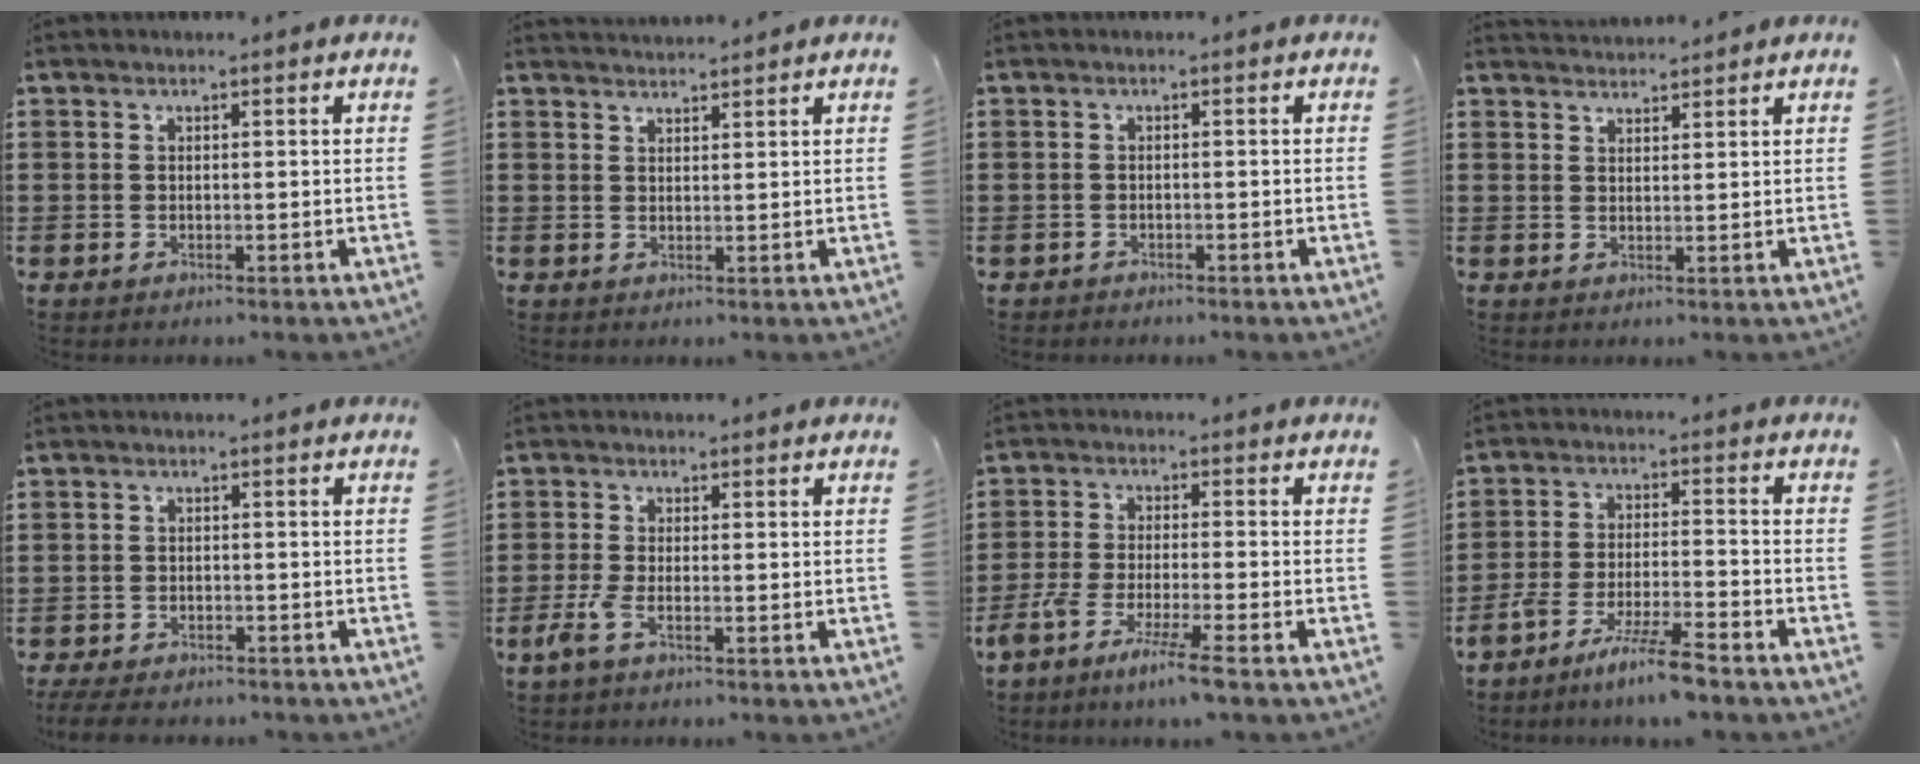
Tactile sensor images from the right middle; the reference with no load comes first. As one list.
[{"total": 1.7, "force": [1.7, 0.1, 0.0], "torque": [-0.005, 0.003, 0.033]}, {"total": 0.9, "force": [-0.9, 0.1, 0.0], "torque": [-0.002, -0.001, -0.019]}, {"total": 2.1, "force": [2.1, 0.2, -0.2], "torque": [-0.002, 0.002, 0.041]}, {"total": 2.9, "force": [-2.9, 0.4, 0.4], "torque": [-0.018, -0.005, -0.062]}, {"total": 2.9, "force": [-1.5, 0.7, 2.4], "torque": [-0.064, -0.009, -0.031]}, {"total": 6.2, "force": [-4.8, -0.3, 3.9], "torque": [-0.083, -0.019, -0.090]}, {"total": 7.6, "force": [-6.4, 0.0, 4.1], "torque": [-0.084, -0.010, -0.122]}]